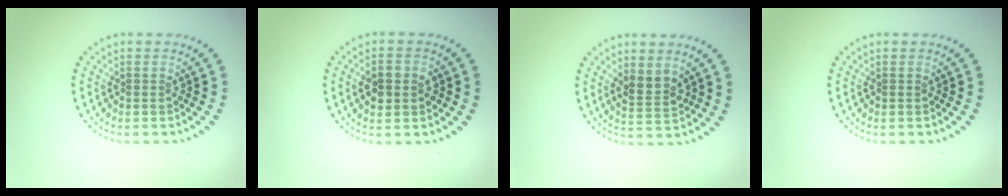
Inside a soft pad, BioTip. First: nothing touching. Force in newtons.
{"total": 3.6, "press": 3.6, "slide": 0.2}
{"total": 2.4, "press": 2.2, "slide": 1.0}
{"total": 0.0}